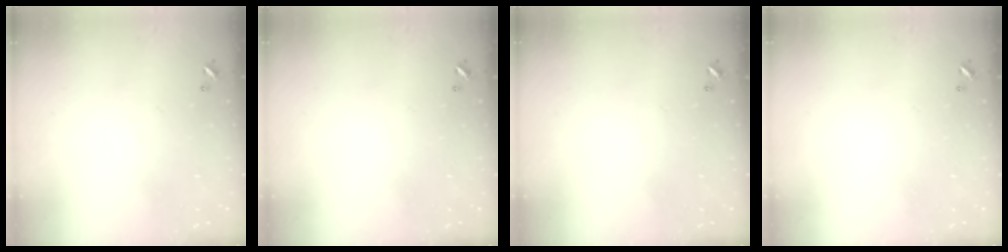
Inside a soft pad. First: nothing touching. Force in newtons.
{"total": 0.0}
{"total": 0.0}
{"total": 0.0}